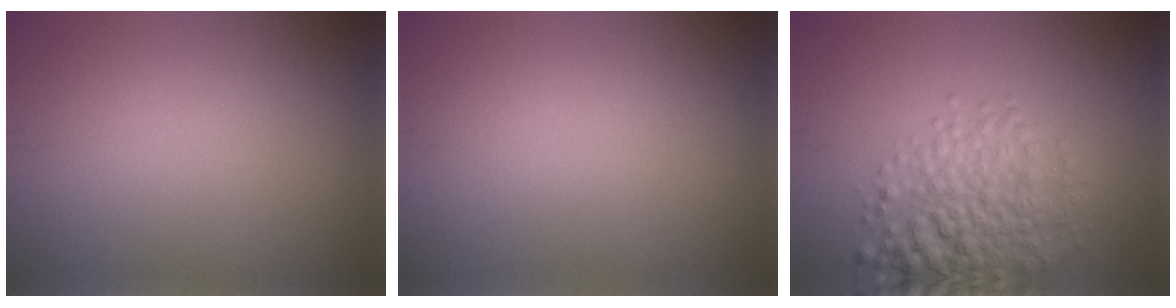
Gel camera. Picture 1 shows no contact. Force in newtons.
{"total": 0.0}
{"total": 5.6, "press": 5.6, "slide": 0.2}